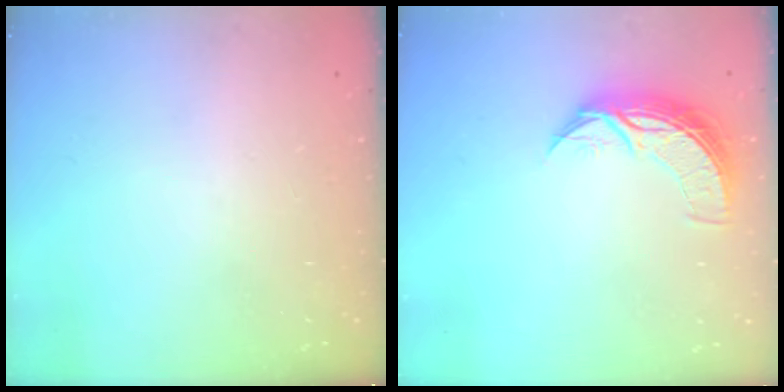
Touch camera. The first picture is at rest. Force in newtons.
{"total": 7.8, "press": 7.8, "slide": 0.2}